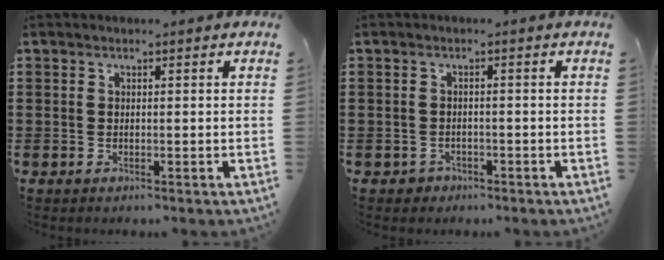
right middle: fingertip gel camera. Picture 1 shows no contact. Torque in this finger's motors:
{"motor_torque": [0.57, 0.02, -0.08, 0.01]}